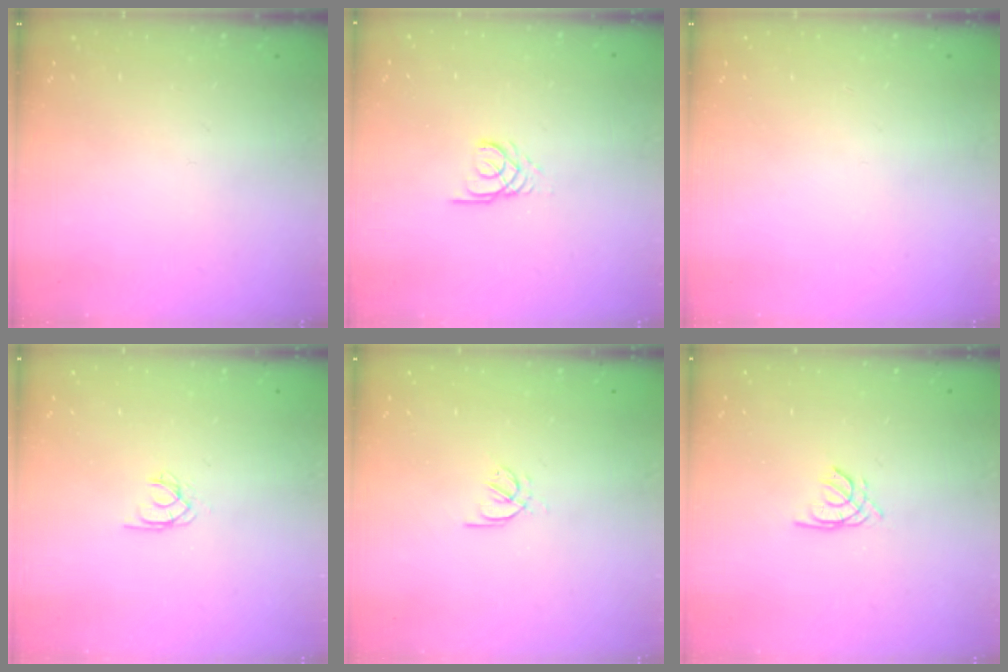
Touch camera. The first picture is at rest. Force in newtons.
{"total": 2.7, "press": 2.7, "slide": 0.3}
{"total": 0.0}
{"total": 1.7, "press": 1.7, "slide": 0.1}
{"total": 2.4, "press": 2.4, "slide": 0.5}
{"total": 1.7, "press": 1.7, "slide": 0.4}